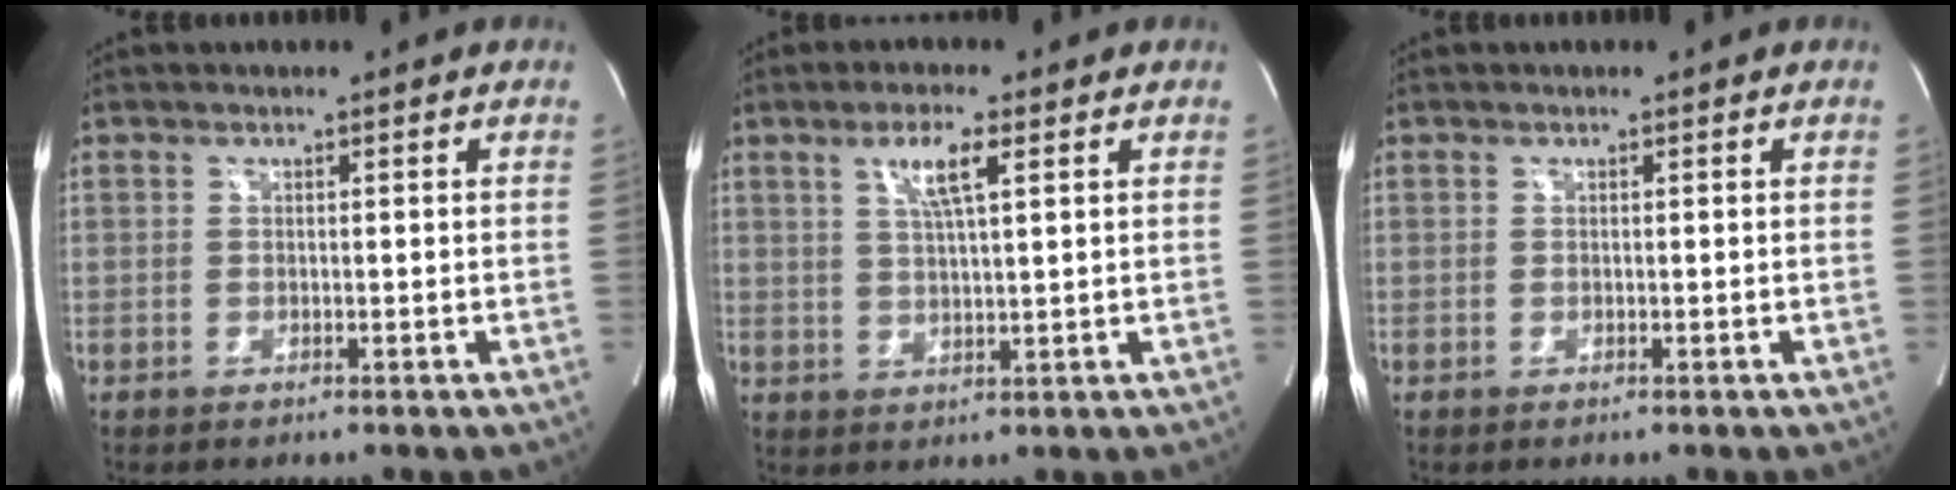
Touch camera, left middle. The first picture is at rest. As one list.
[{"total": 5.3, "force": [2.5, 0.5, 4.7], "torque": [-0.087, 0.002, 0.045]}, {"total": 0.0}]